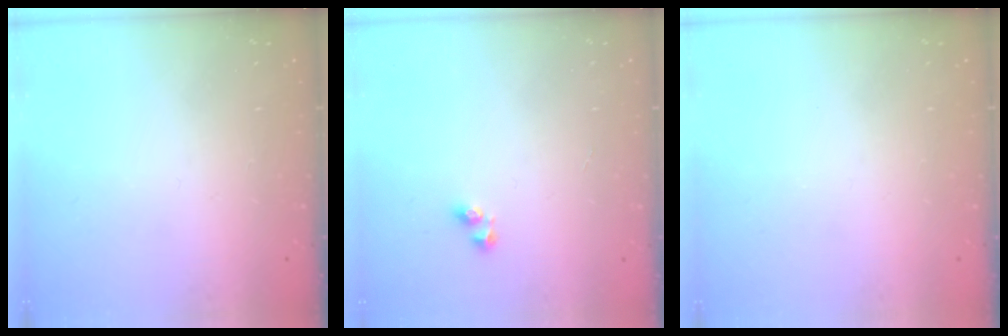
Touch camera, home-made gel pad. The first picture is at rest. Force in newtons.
{"total": 2.5, "press": 2.2, "slide": 1.3}
{"total": 0.0}